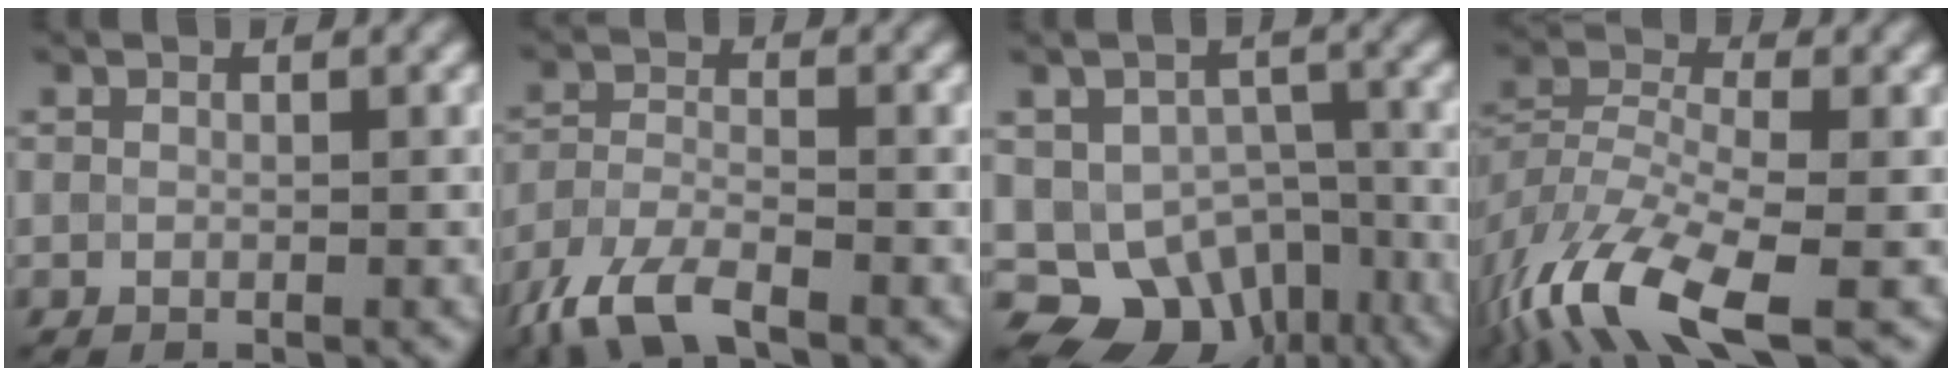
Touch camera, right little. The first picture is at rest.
{"total": 5.9, "force": [-4.3, 1.9, 3.5], "torque": [-0.077, -0.012, -0.093]}
{"total": 8.6, "force": [-4.2, 6.3, 4.0], "torque": [-0.049, -0.017, -0.063]}
{"total": 10.4, "force": [-6.2, 3.8, 7.5], "torque": [-0.156, -0.011, -0.130]}